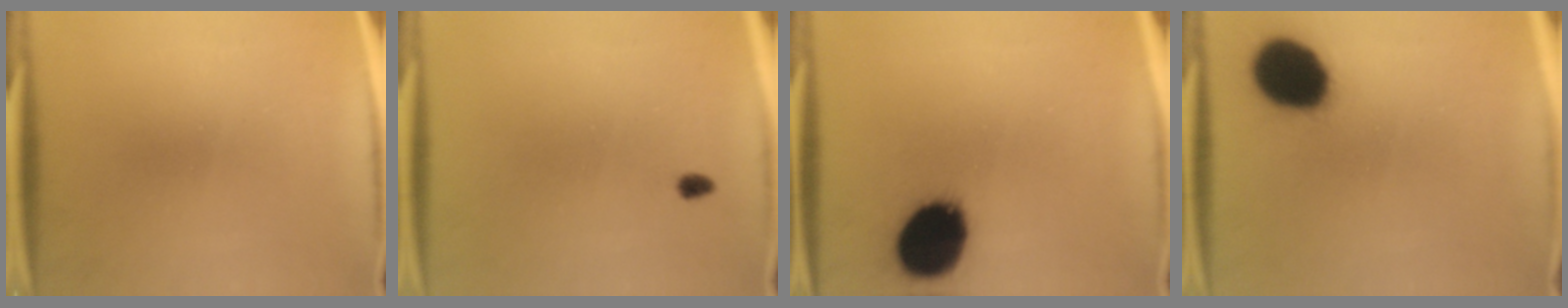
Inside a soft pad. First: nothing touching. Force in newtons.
{"total": 1.5}
{"total": 19.1}
{"total": 17.5}